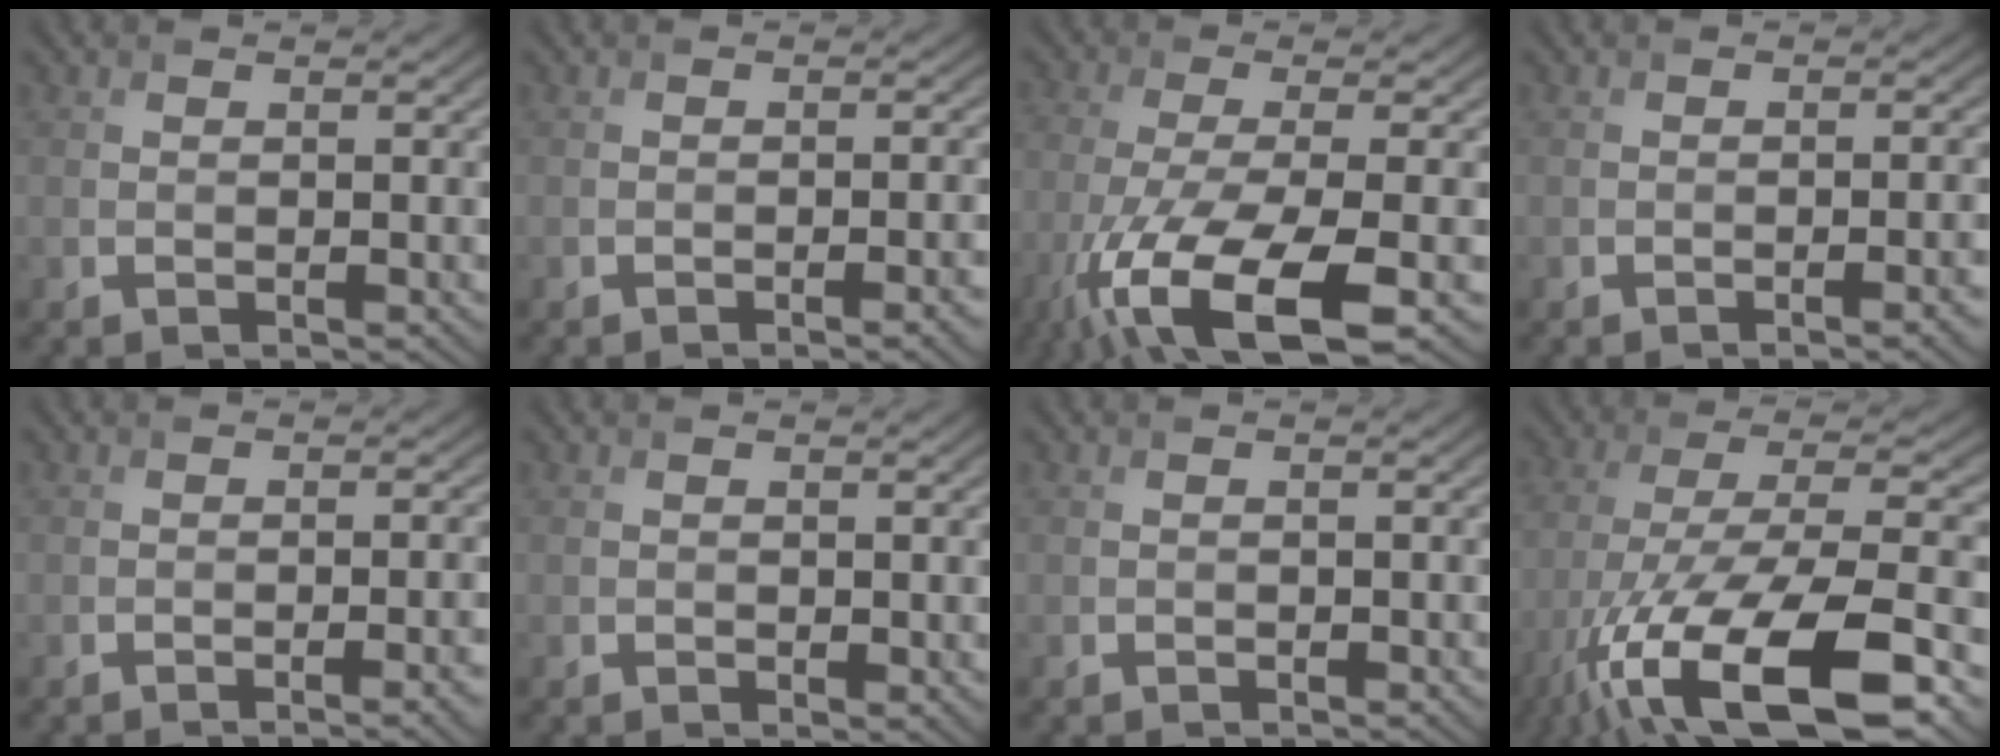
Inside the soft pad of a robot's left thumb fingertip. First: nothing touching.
{"total": 2.8, "force": [-1.3, 0.7, 2.4], "torque": [-0.027, 0.006, -0.021]}
{"total": 13.1, "force": [-6.2, 4.1, 10.8], "torque": [-0.236, -0.027, -0.108]}
{"total": 2.9, "force": [-1.3, 0.7, 2.5], "torque": [-0.027, 0.006, -0.022]}
{"total": 3.2, "force": [-1.5, 0.8, 2.7], "torque": [-0.031, 0.006, -0.023]}
{"total": 0.7, "force": [-0.1, 0.4, 0.5], "torque": [-0.010, -0.002, 0.005]}
{"total": 0.0}
{"total": 17.4, "force": [-9.3, 6.0, 13.5], "torque": [-0.275, -0.019, -0.169]}